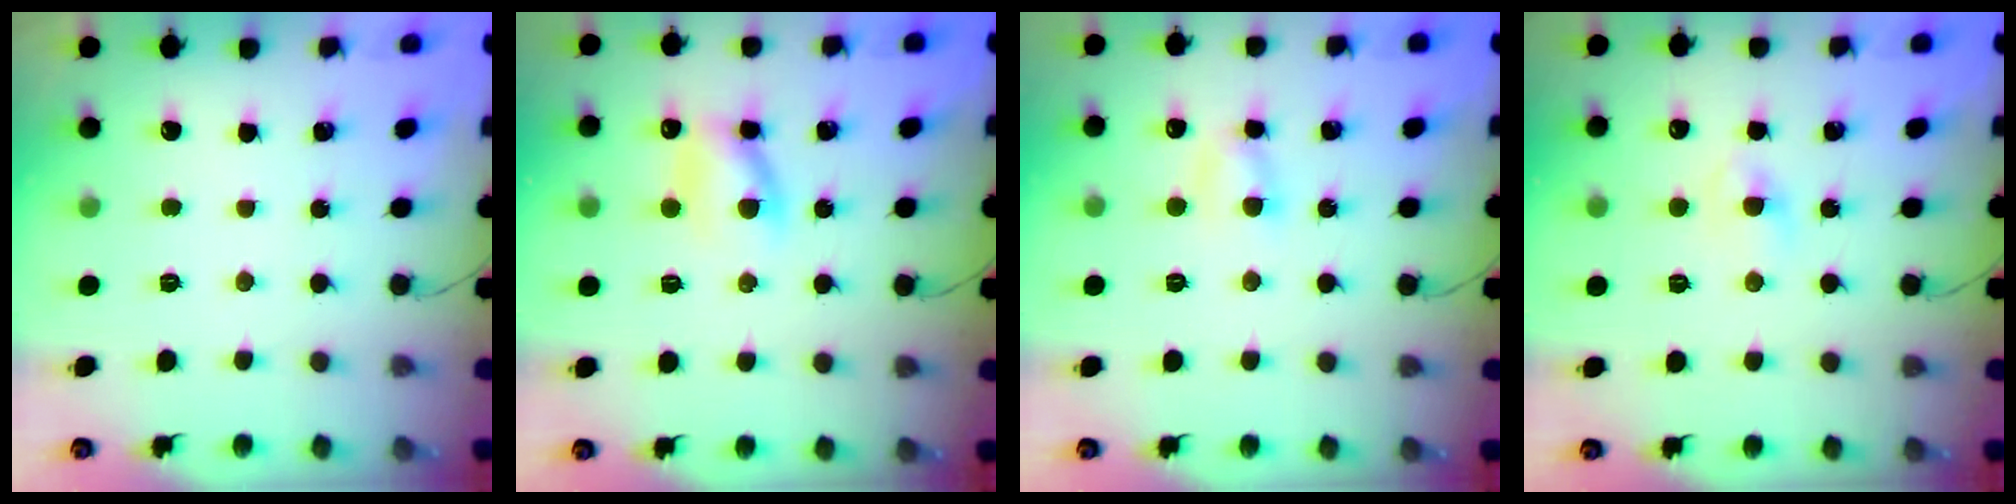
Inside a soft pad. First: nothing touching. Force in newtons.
{"total": 7.6, "press": 7.4, "slide": 1.3}
{"total": 3.8, "press": 3.6, "slide": 1.3}
{"total": 1.9, "press": 1.7, "slide": 0.8}